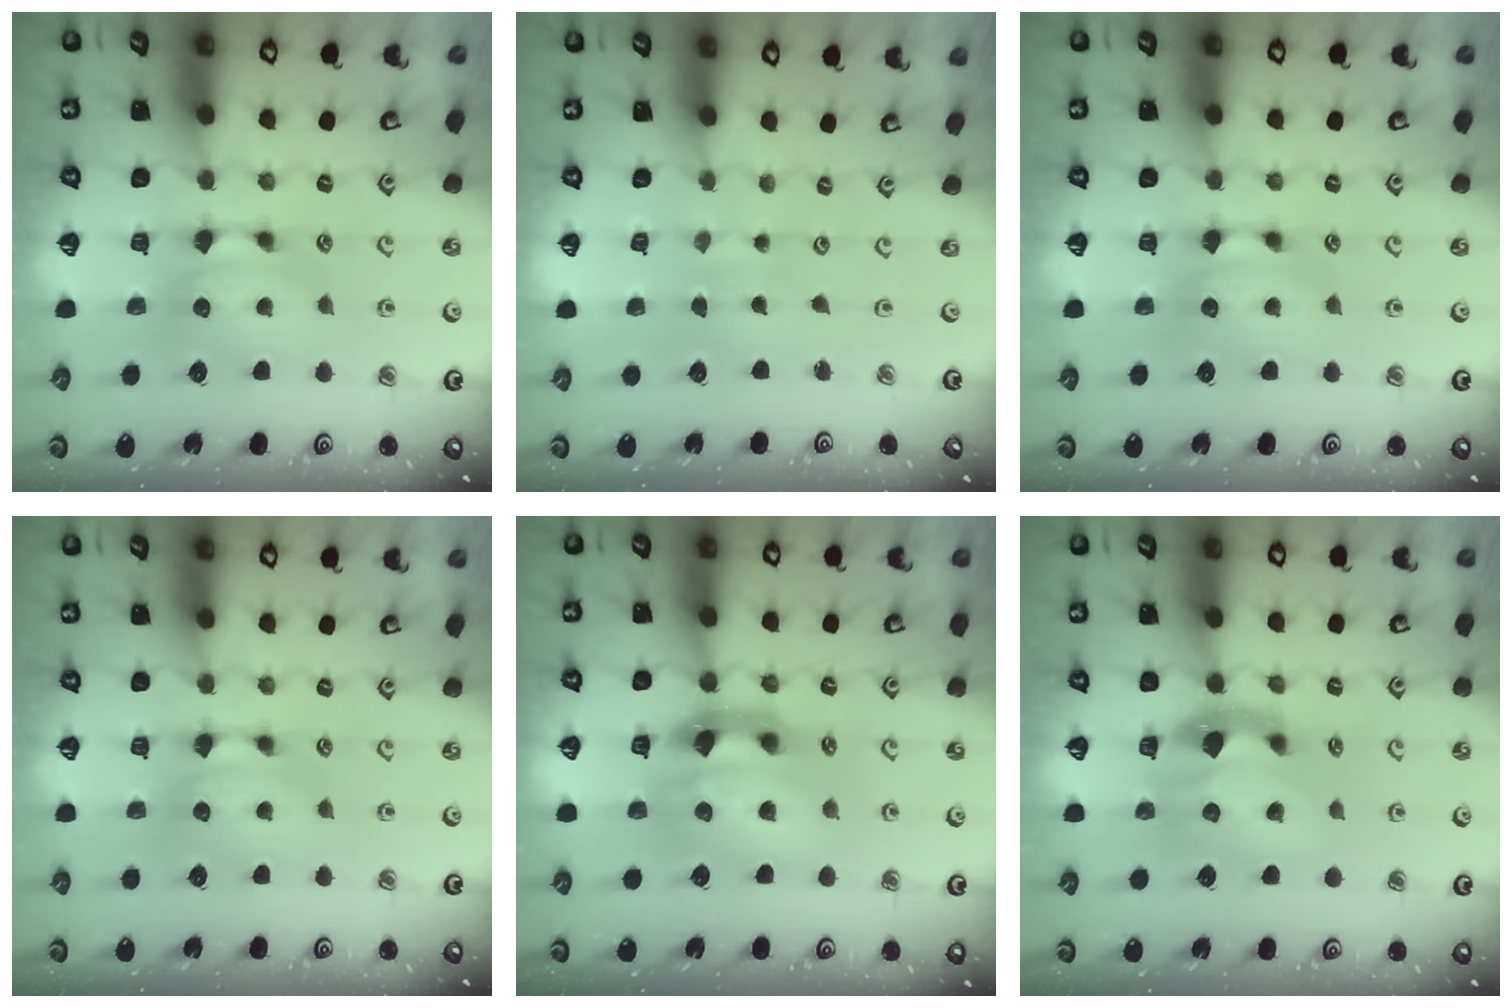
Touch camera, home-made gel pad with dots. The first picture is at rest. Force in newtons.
{"total": 4.8, "press": 4.8, "slide": 0.1}
{"total": 0.0}
{"total": 0.0}
{"total": 5.3, "press": 5.0, "slide": 1.8}
{"total": 3.8, "press": 3.4, "slide": 1.6}